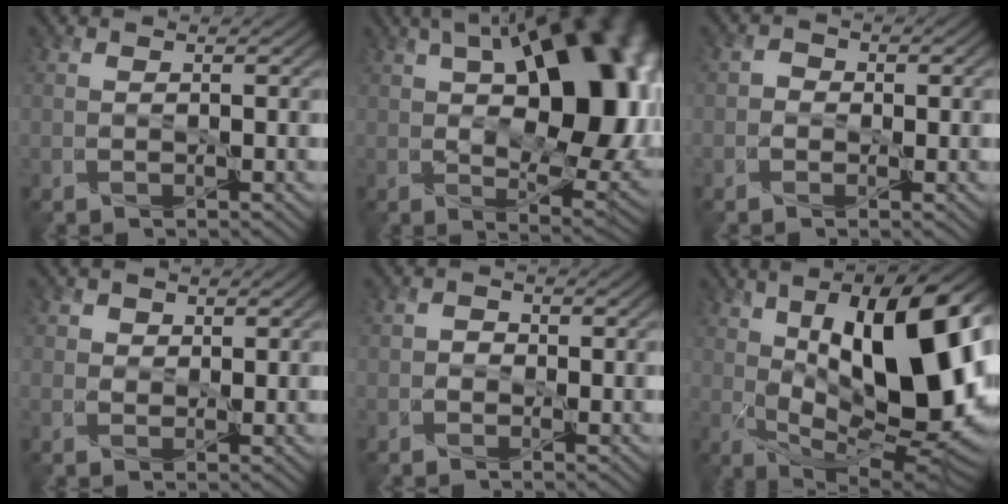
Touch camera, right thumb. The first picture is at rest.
{"total": 20.0, "force": [4.6, 10.3, 16.5], "torque": [-0.216, 0.035, 0.063]}
{"total": 1.5, "force": [-0.6, 1.3, 0.5], "torque": [-0.006, 0.001, -0.015]}
{"total": 1.7, "force": [0.6, 1.4, 0.6], "torque": [-0.011, -0.002, 0.005]}
{"total": 1.5, "force": [-0.6, 1.3, 0.5], "torque": [-0.002, 0.003, -0.015]}
{"total": 18.4, "force": [2.6, 7.8, 16.5], "torque": [-0.255, 0.026, 0.038]}